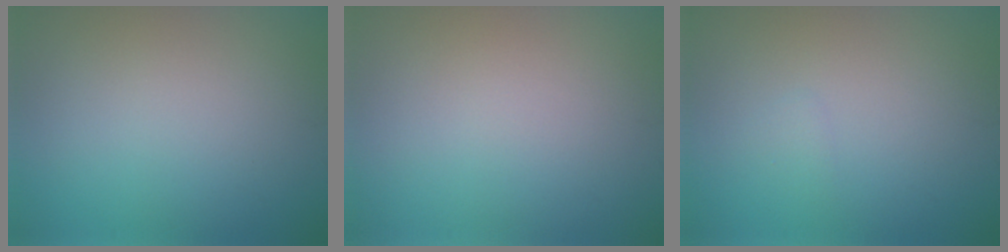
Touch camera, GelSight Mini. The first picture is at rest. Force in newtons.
{"total": 0.0}
{"total": 0.5, "press": 0.5, "slide": 0.0}